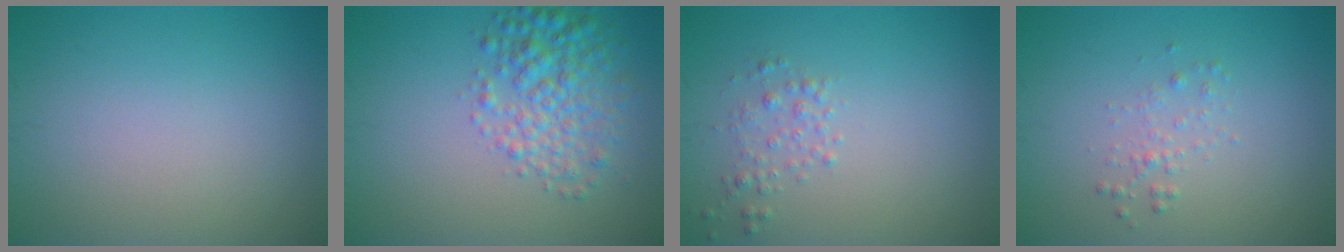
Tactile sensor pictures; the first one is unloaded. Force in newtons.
{"total": 4.4, "press": 4.4, "slide": 0.1}
{"total": 1.4, "press": 1.4, "slide": 0.0}
{"total": 1.1, "press": 1.1, "slide": 0.0}